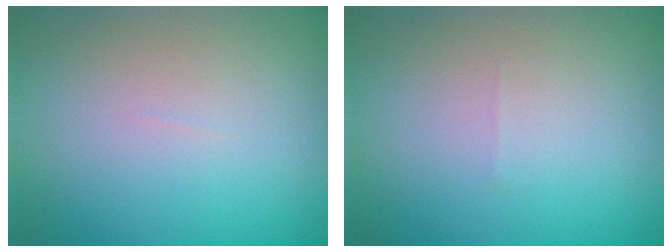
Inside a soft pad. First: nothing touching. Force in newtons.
{"total": 0.0}